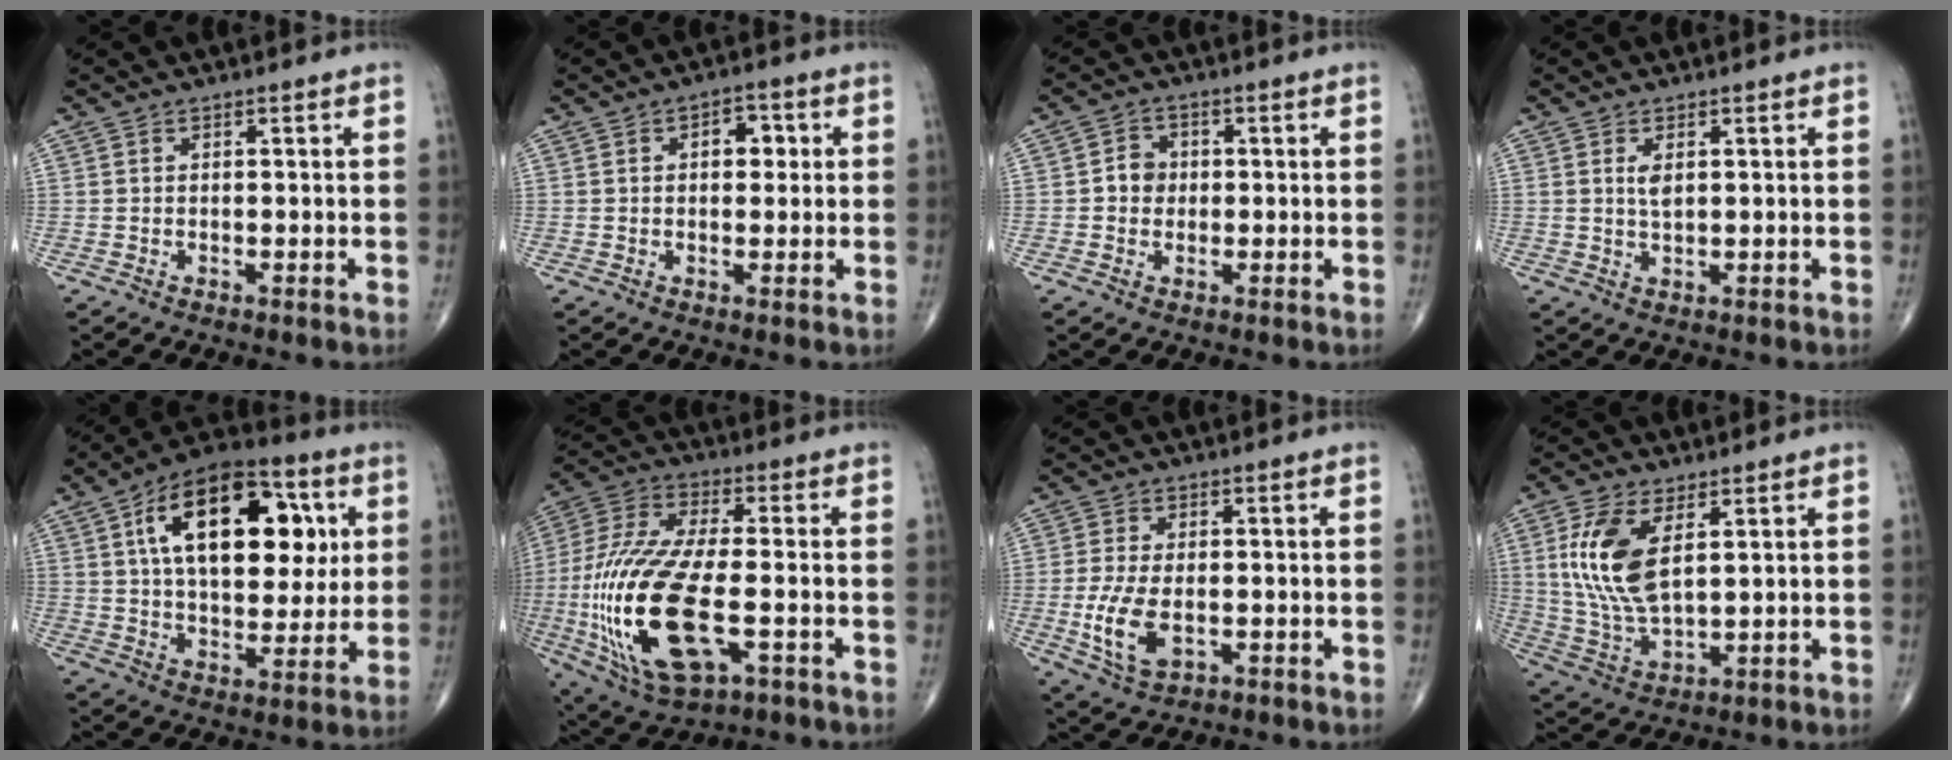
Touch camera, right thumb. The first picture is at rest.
{"total": 4.6, "force": [1.0, 3.0, 3.4], "torque": [-0.027, 0.005, 0.009]}
{"total": 3.6, "force": [-0.1, 3.2, 1.6], "torque": [-0.008, 0.009, -0.009]}
{"total": 2.2, "force": [0.7, 1.0, 1.9], "torque": [-0.034, -0.005, 0.016]}
{"total": 24.5, "force": [6.9, 13.3, 19.3], "torque": [-0.273, 0.000, 0.104]}
{"total": 25.6, "force": [-5.6, 10.6, 22.6], "torque": [-0.528, -0.007, -0.085]}
{"total": 8.8, "force": [-1.8, 4.7, 7.2], "torque": [-0.149, -0.010, -0.027]}
{"total": 12.9, "force": [3.8, 6.2, 10.6], "torque": [-0.226, -0.013, 0.084]}